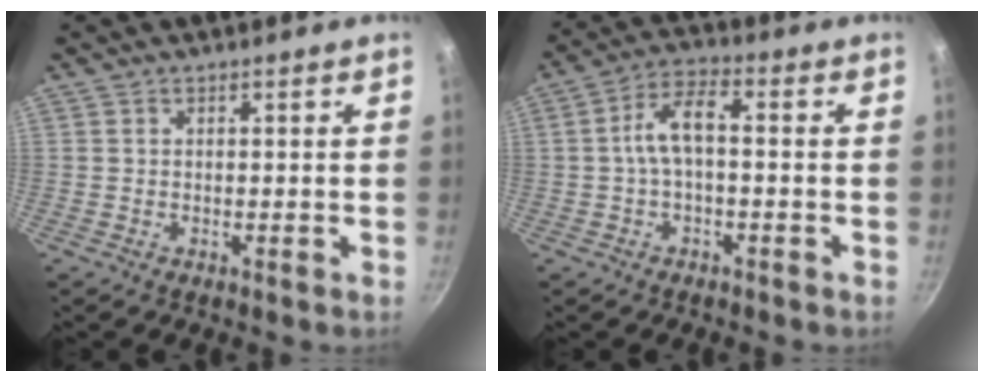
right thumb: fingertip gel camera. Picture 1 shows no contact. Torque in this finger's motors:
{"motor_torque": [0.18, 0.00, 0.89, -0.31, 0.07]}